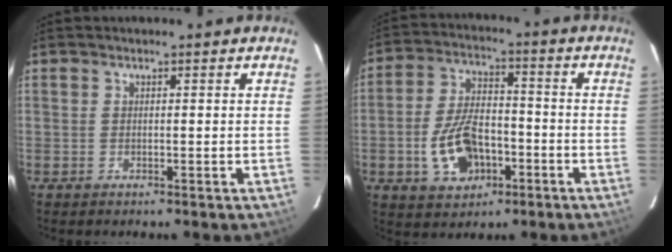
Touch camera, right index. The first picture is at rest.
{"total": 11.8, "force": [-4.2, 7.0, 8.5], "torque": [-0.179, 0.010, -0.061]}